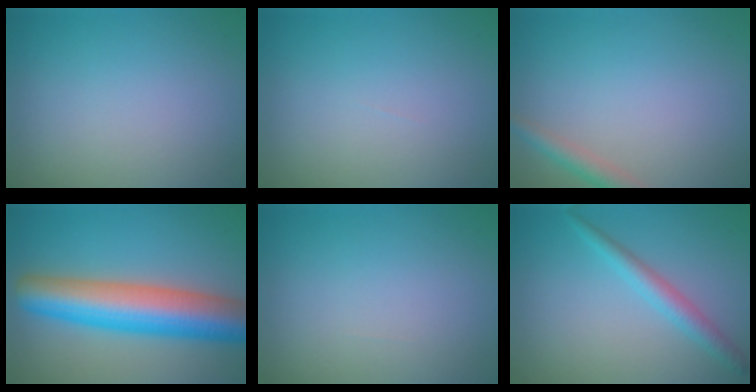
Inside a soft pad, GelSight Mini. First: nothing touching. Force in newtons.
{"total": 0.0}
{"total": 1.8, "press": 1.8, "slide": 0.1}
{"total": 9.4, "press": 9.4, "slide": 0.2}
{"total": 0.0}
{"total": 2.2, "press": 2.2, "slide": 0.1}